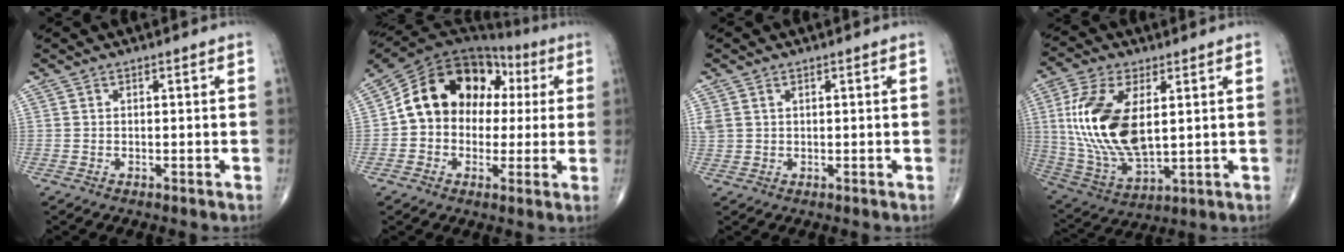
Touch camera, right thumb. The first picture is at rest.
{"total": 17.2, "force": [2.4, 13.2, 10.7], "torque": [-0.149, 0.047, 0.035]}
{"total": 3.0, "force": [1.1, 2.3, 1.7], "torque": [-0.050, 0.010, 0.032]}
{"total": 18.4, "force": [3.0, 9.4, 15.6], "torque": [-0.319, -0.018, 0.067]}